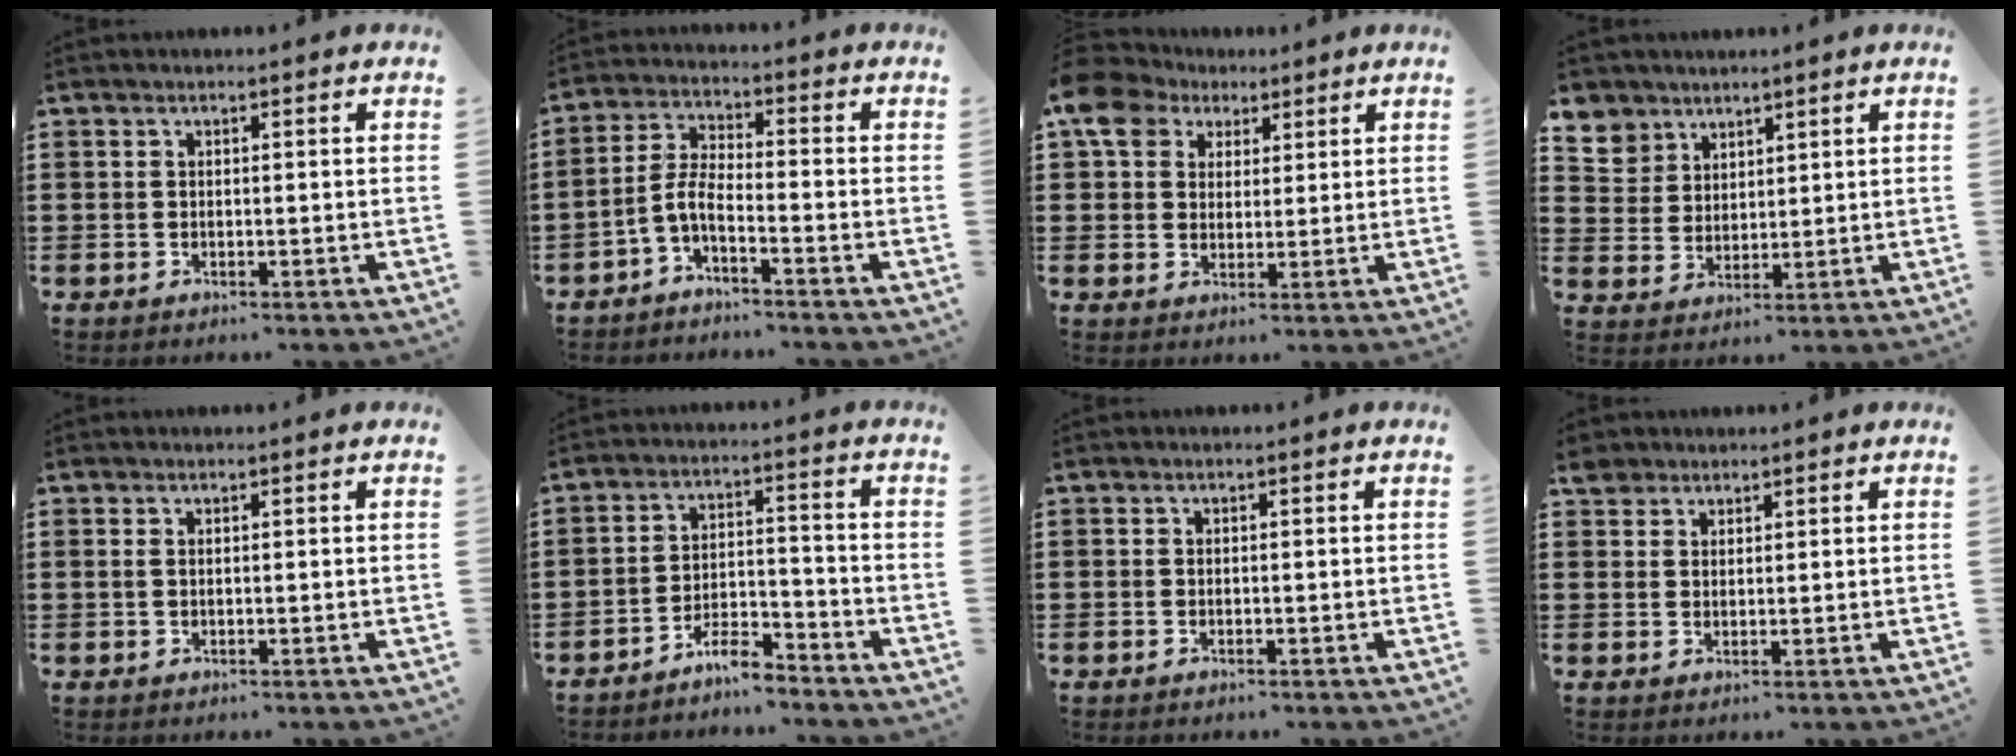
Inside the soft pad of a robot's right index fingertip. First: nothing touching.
{"total": 4.3, "force": [-3.1, 0.7, 2.9], "torque": [-0.077, -0.006, -0.068]}
{"total": 8.1, "force": [4.4, 6.4, 2.6], "torque": [-0.077, -0.002, 0.081]}
{"total": 5.8, "force": [4.1, 4.1, 0.1], "torque": [-0.034, -0.001, 0.080]}
{"total": 0.6, "force": [0.3, 0.3, 0.5], "torque": [-0.012, 0.004, 0.004]}
{"total": 5.0, "force": [-4.7, 0.9, 1.7], "torque": [-0.038, 0.010, -0.093]}
{"total": 0.0}
{"total": 3.0, "force": [2.4, 1.8, 0.4], "torque": [-0.018, 0.012, 0.046]}